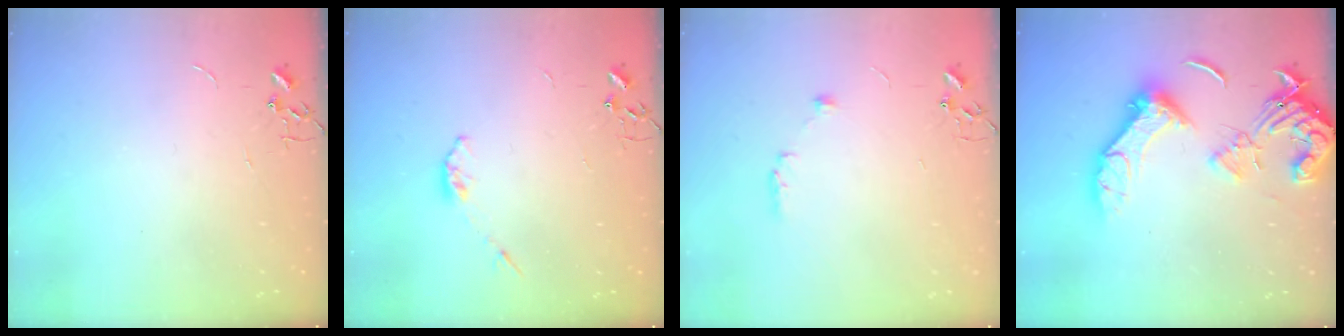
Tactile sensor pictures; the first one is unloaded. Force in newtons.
{"total": 3.4, "press": 3.4, "slide": 0.5}
{"total": 5.9, "press": 5.6, "slide": 2.1}
{"total": 17.6, "press": 17.6, "slide": 1.5}